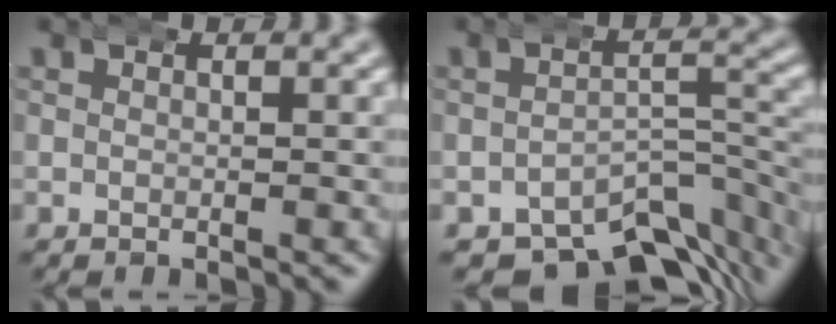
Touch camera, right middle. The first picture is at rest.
{"total": 10.9, "force": [-7.5, 5.1, 6.2], "torque": [-0.060, -0.022, -0.107]}